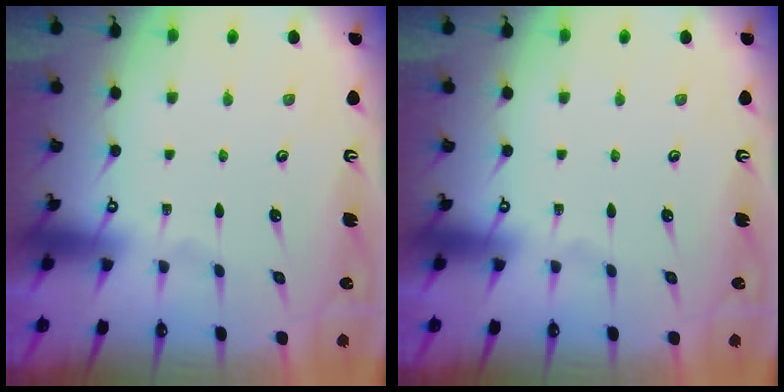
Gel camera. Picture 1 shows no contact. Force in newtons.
{"total": 0.0}